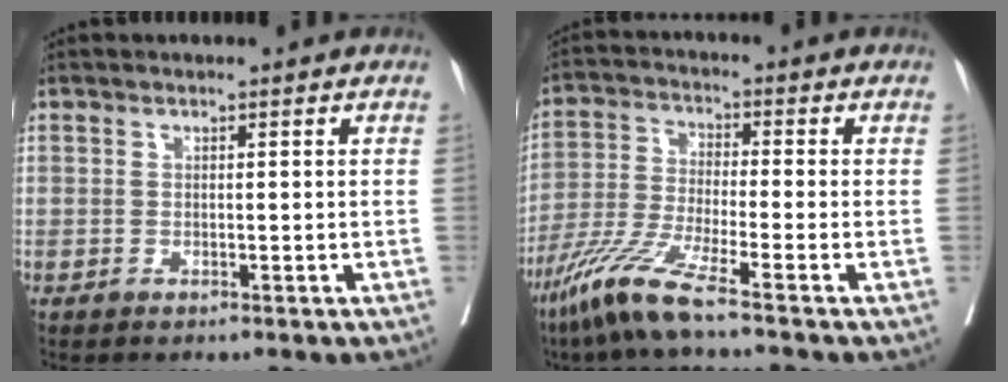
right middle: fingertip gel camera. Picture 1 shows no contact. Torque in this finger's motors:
{"motor_torque": [1.09, -1.05, 0.34, 0.14]}